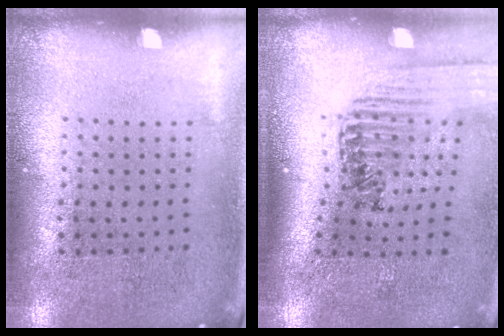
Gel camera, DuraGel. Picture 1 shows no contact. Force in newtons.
{"total": 1.5, "press": 1.4, "slide": 0.3}